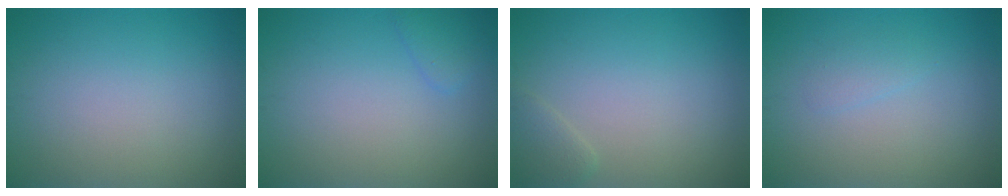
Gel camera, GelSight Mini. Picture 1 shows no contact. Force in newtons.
{"total": 1.3, "press": 1.3, "slide": 0.1}
{"total": 1.3, "press": 1.3, "slide": 0.2}
{"total": 1.0, "press": 1.0, "slide": 0.1}